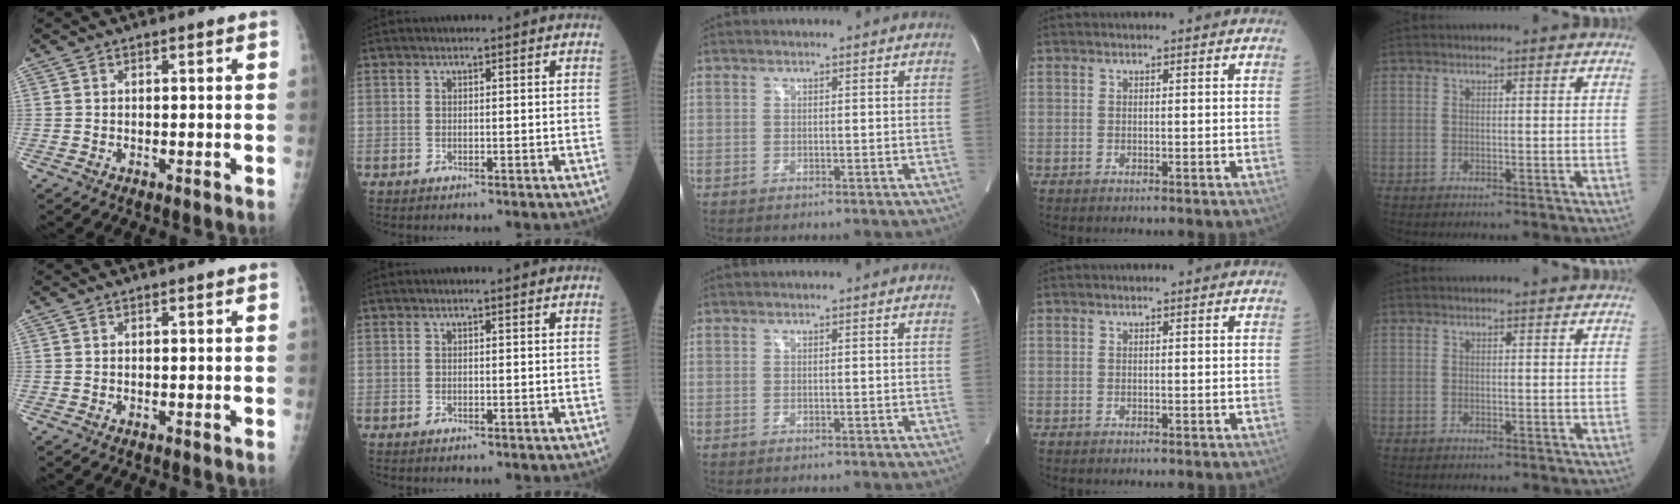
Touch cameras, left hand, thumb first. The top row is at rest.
{}